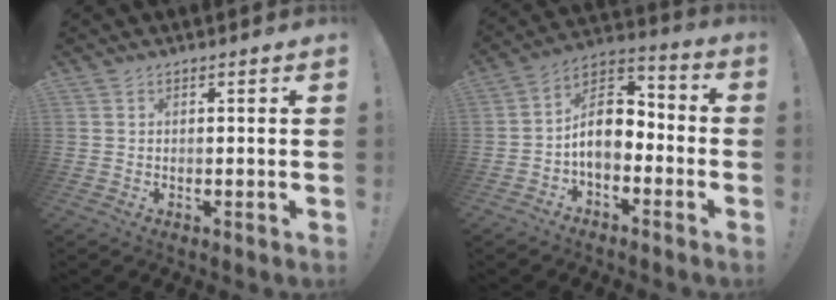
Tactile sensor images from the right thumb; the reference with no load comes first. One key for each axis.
{"total": 11.5, "fx": -1.4, "fy": 8.1, "fz": 8.1, "tx": -0.133, "ty": 0.012, "tz": -0.020}